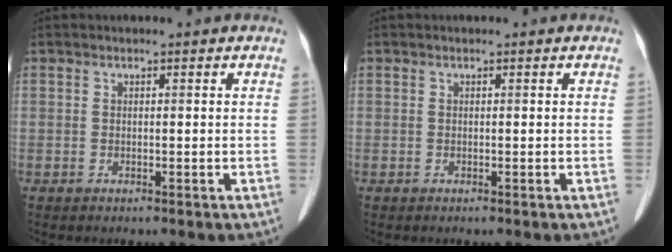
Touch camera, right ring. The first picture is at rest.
{"total": 0.0}